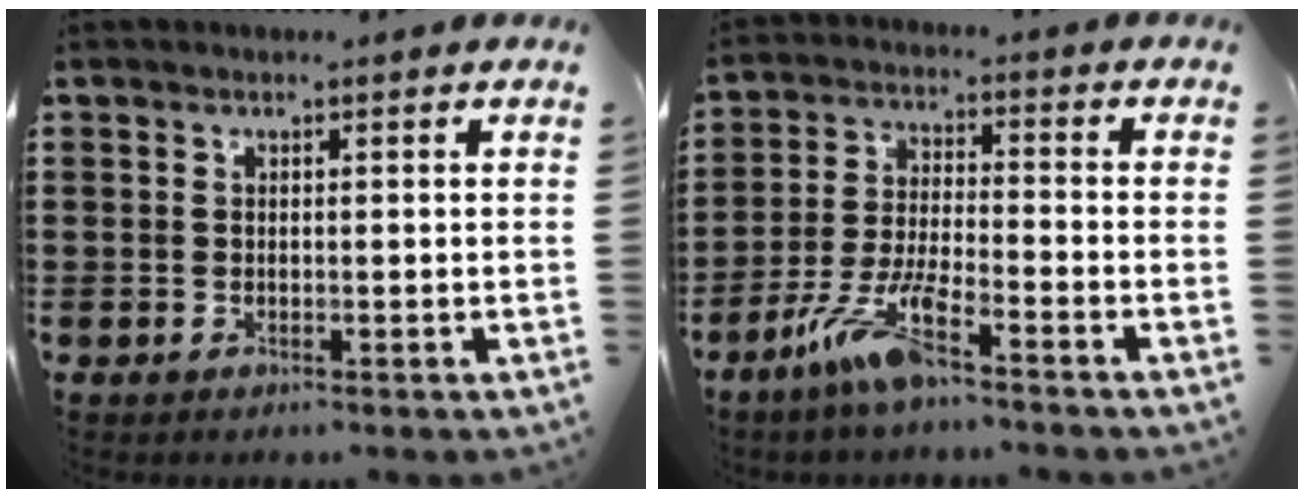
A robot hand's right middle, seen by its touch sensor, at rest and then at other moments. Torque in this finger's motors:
{"motor_torque": [2.14, 0.00, 0.59, 0.21]}